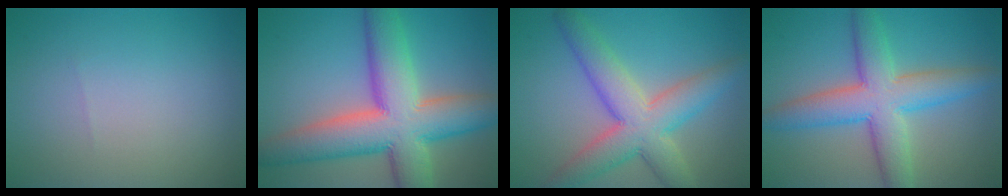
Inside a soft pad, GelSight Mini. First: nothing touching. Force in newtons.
{"total": 12.2, "press": 12.2, "slide": 0.7}
{"total": 7.4, "press": 7.4, "slide": 0.2}
{"total": 7.5, "press": 7.5, "slide": 0.6}